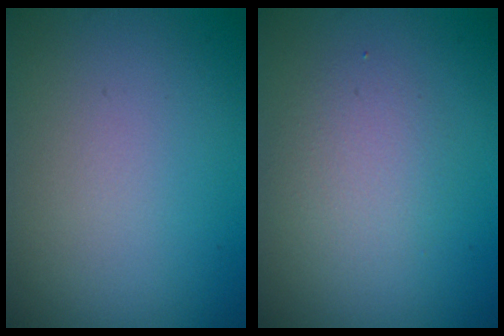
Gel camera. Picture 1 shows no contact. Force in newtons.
{"total": 2.4, "press": 2.4, "slide": 0.2}